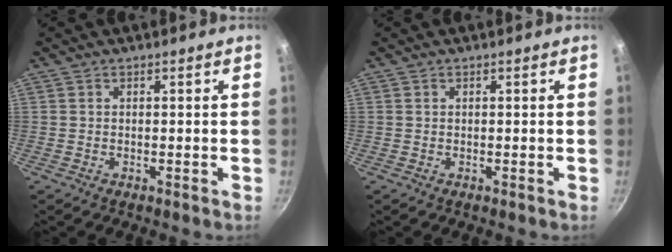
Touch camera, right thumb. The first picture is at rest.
{"total": 0.0}